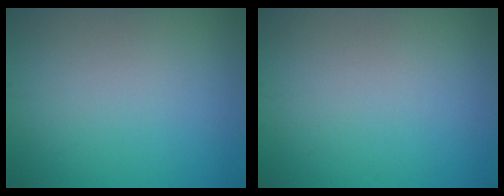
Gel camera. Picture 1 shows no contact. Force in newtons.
{"total": 0.0}